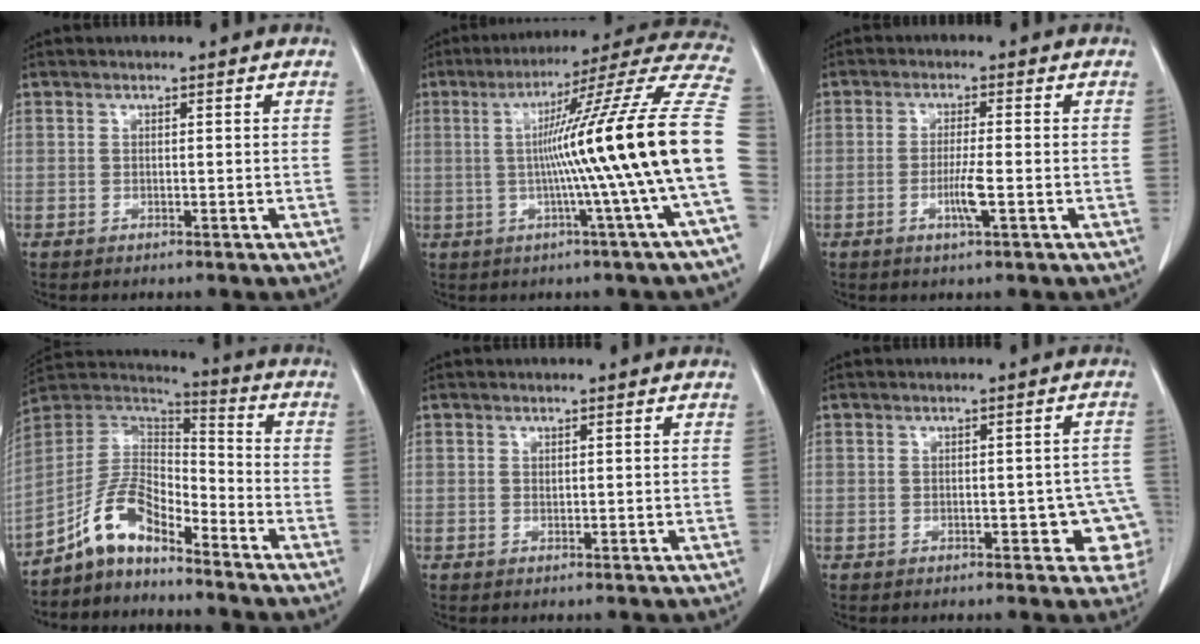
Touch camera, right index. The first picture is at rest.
{"total": 22.4, "force": [-1.6, -2.9, 22.1], "torque": [-0.247, 0.019, -0.042]}
{"total": 3.9, "force": [-1.3, -0.2, 3.7], "torque": [-0.072, -0.006, -0.025]}
{"total": 9.8, "force": [-7.3, 3.6, 5.5], "torque": [-0.116, 0.033, -0.142]}
{"total": 0.0}
{"total": 5.8, "force": [-1.7, 2.7, 4.9], "torque": [-0.029, 0.017, -0.017]}